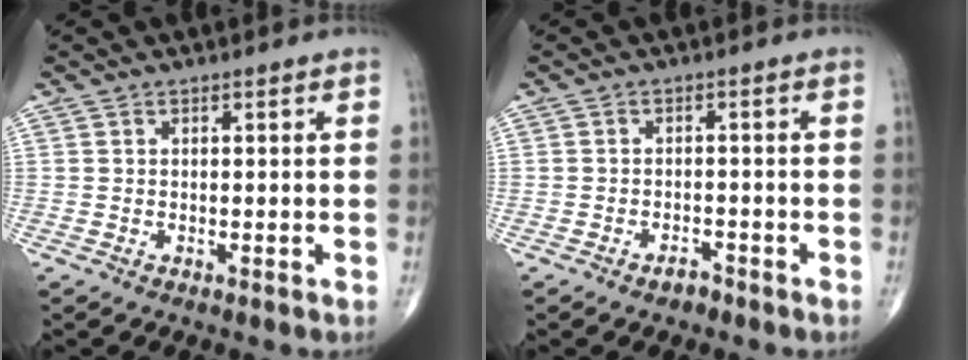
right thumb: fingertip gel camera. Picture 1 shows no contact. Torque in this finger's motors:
{"motor_torque": [-0.17, -0.01, -0.11, -0.04, 0.00]}